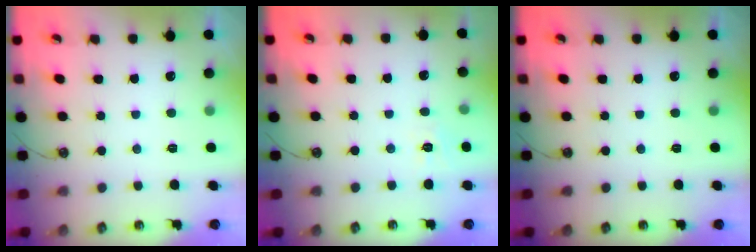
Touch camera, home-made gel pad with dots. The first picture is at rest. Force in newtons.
{"total": 3.8, "press": 3.8, "slide": 0.6}
{"total": 0.0}